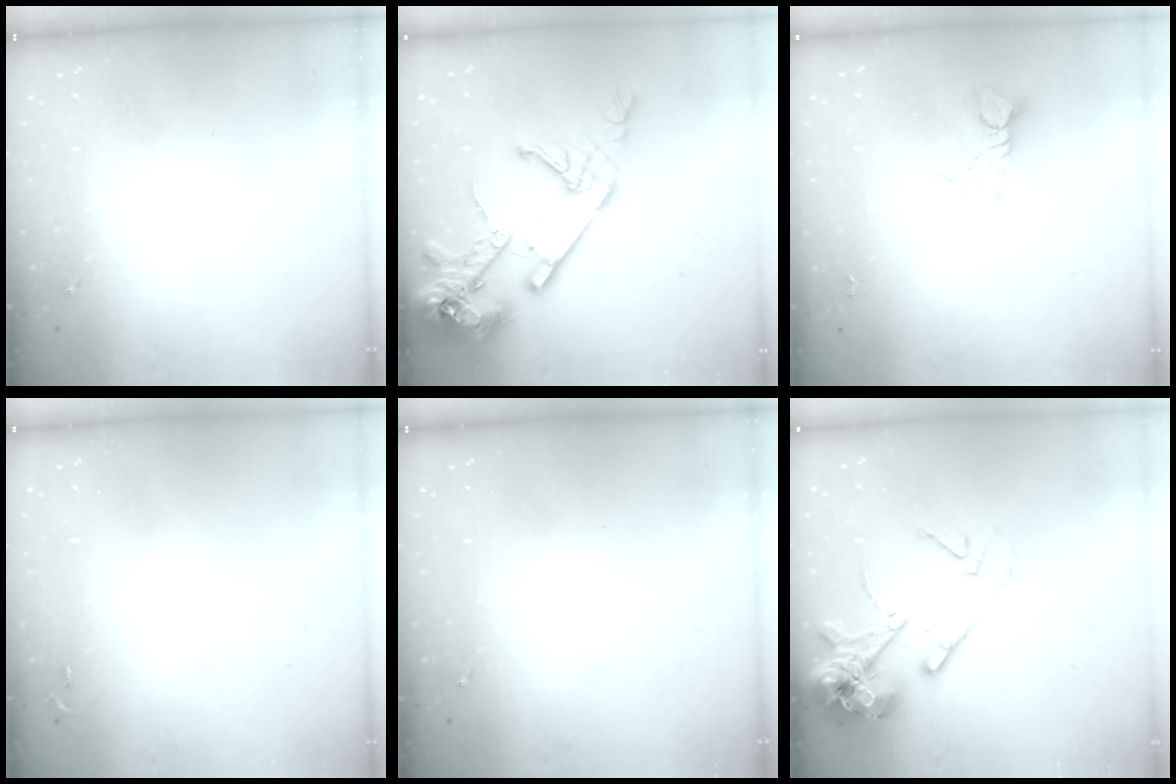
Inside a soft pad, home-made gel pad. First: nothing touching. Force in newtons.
{"total": 18.4, "press": 18.2, "slide": 2.5}
{"total": 3.8, "press": 3.7, "slide": 0.3}
{"total": 2.6, "press": 2.6, "slide": 0.4}
{"total": 0.0}
{"total": 14.9, "press": 14.7, "slide": 2.3}